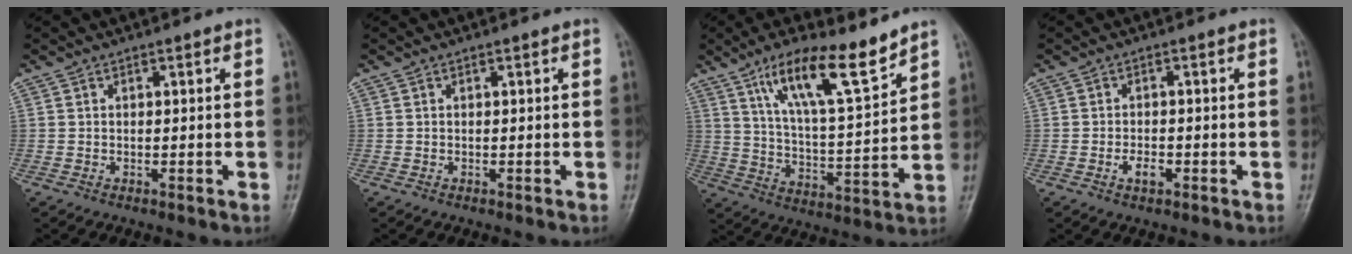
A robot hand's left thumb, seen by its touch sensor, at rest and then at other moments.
{"total": 0.0}
{"total": 14.7, "force": [9.9, 3.2, 10.4], "torque": [-0.164, -0.054, 0.181]}
{"total": 2.4, "force": [-1.0, 1.3, 1.8], "torque": [-0.031, 0.005, -0.018]}